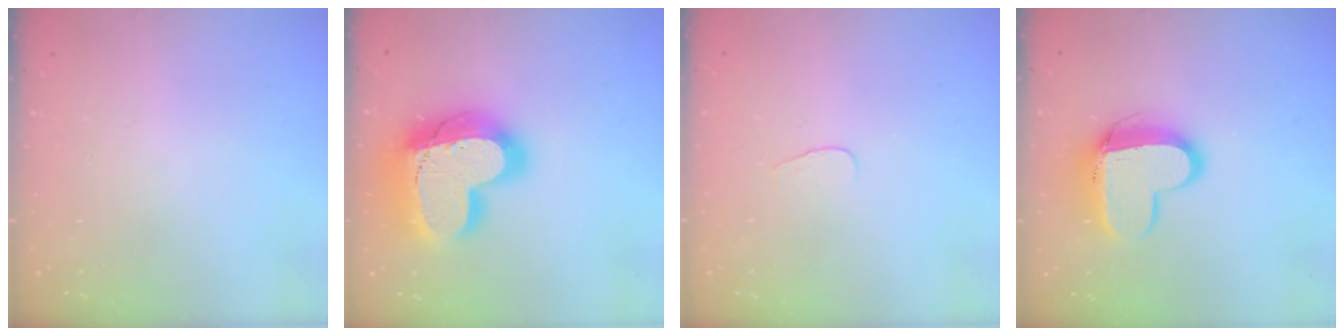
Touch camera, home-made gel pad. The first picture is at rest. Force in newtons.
{"total": 25.8, "press": 25.7, "slide": 1.9}
{"total": 2.8, "press": 2.8, "slide": 0.3}
{"total": 12.1, "press": 12.0, "slide": 1.2}